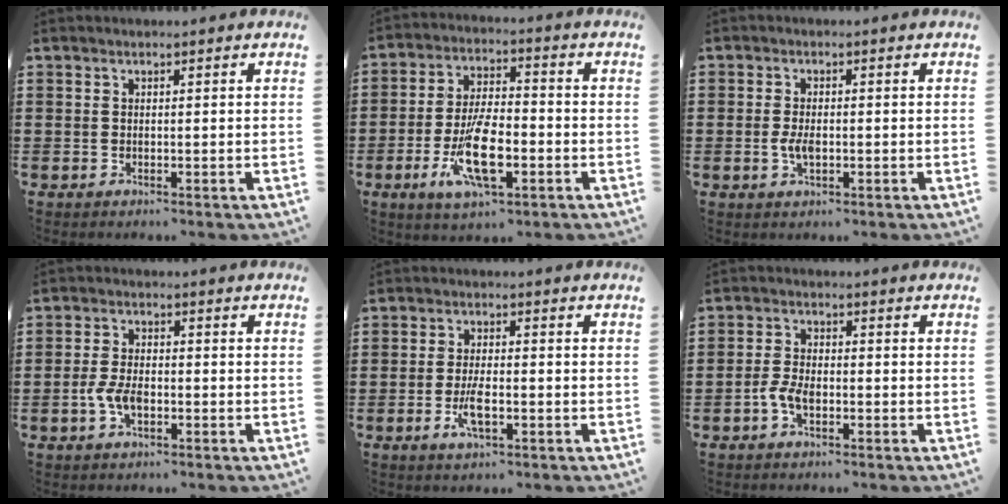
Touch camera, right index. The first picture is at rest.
{"total": 10.9, "force": [-3.8, 3.9, 9.5], "torque": [-0.197, -0.010, -0.065]}
{"total": 2.7, "force": [-0.5, 1.3, 2.4], "torque": [-0.053, -0.003, -0.009]}
{"total": 4.1, "force": [-1.3, 2.1, 3.3], "torque": [-0.080, -0.005, -0.028]}
{"total": 4.4, "force": [-1.5, 1.2, 4.0], "torque": [-0.081, -0.004, -0.028]}
{"total": 3.4, "force": [-1.4, 1.6, 2.6], "torque": [-0.063, -0.003, -0.028]}